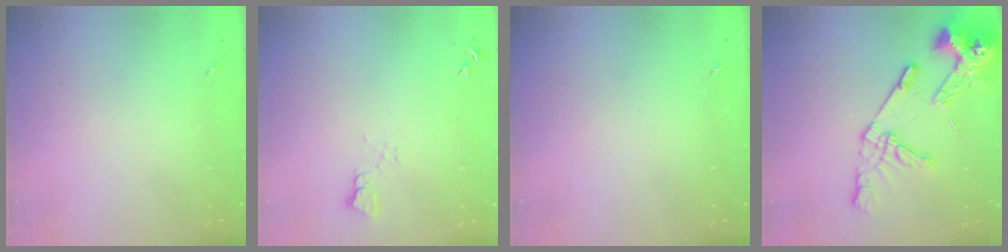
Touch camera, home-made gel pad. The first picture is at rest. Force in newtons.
{"total": 3.5, "press": 3.5, "slide": 0.4}
{"total": 0.0}
{"total": 17.1, "press": 17.0, "slide": 2.1}